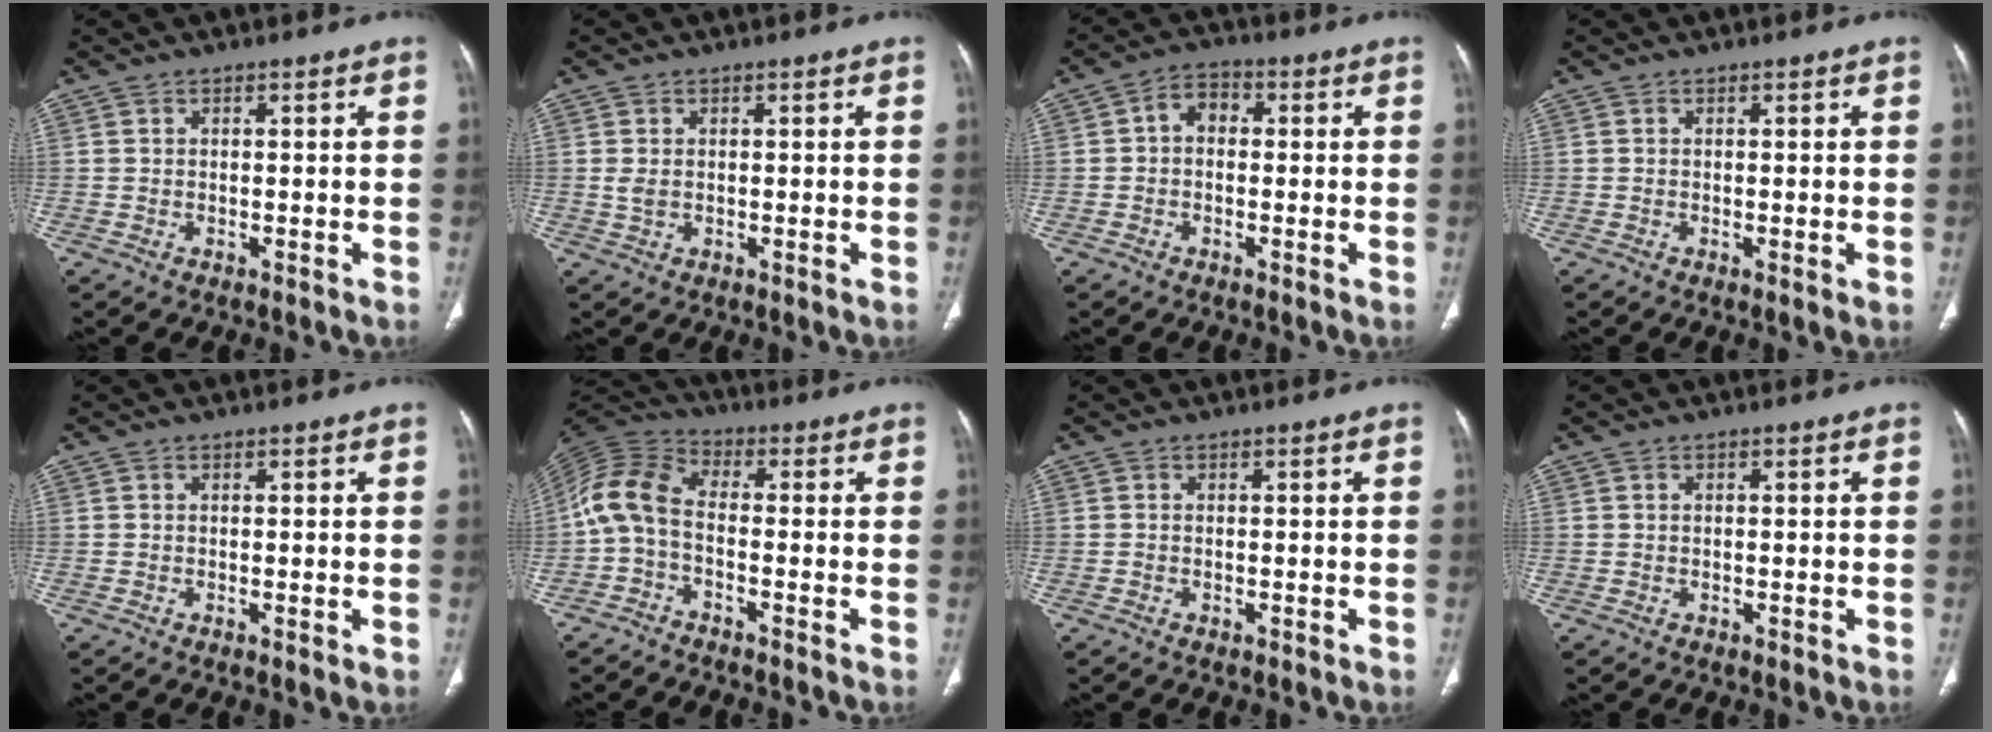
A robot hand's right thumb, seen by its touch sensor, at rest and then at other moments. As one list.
[{"total": 1.7, "force": [0.2, 1.0, 1.3], "torque": [-0.032, -0.003, 0.005]}, {"total": 4.5, "force": [0.2, 3.3, 3.0], "torque": [-0.034, 0.016, -0.009]}, {"total": 0.8, "force": [0.0, 0.1, 0.8], "torque": [-0.021, -0.005, -0.001]}, {"total": 0.6, "force": [0.0, 0.1, 0.6], "torque": [-0.017, -0.005, -0.001]}, {"total": 8.3, "force": [-1.9, 4.7, 6.6], "torque": [-0.136, 0.031, -0.056]}, {"total": 0.0}, {"total": 0.0}]